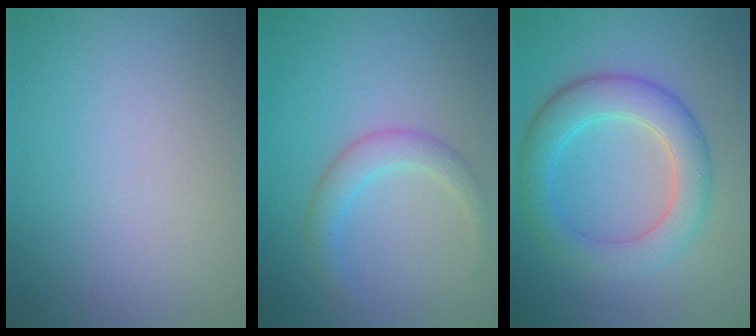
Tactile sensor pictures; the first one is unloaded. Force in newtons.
{"total": 2.6, "press": 2.6, "slide": 0.2}
{"total": 5.4, "press": 5.4, "slide": 0.1}